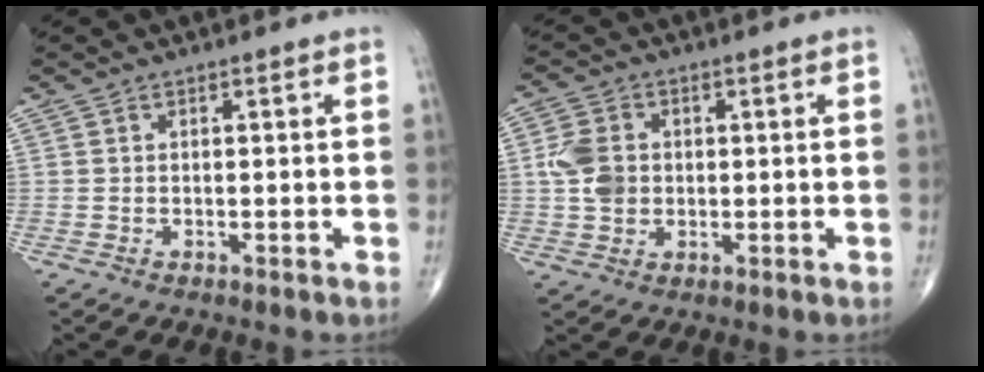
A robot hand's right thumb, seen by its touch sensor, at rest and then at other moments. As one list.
[{"total": 6.3, "force": [0.4, 4.9, 3.9], "torque": [-0.069, 0.004, 0.008]}]